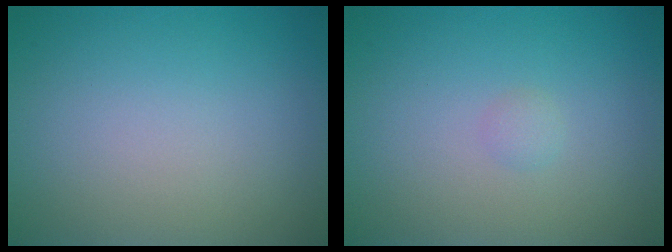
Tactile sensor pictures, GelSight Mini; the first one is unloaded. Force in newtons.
{"total": 0.6, "press": 0.6, "slide": 0.0}